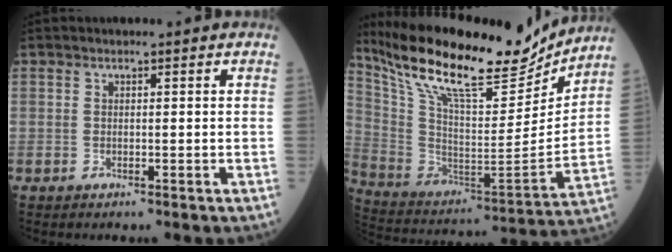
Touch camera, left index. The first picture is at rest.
{"total": 24.5, "force": [20.4, 5.1, 12.5], "torque": [-0.232, -0.013, 0.337]}